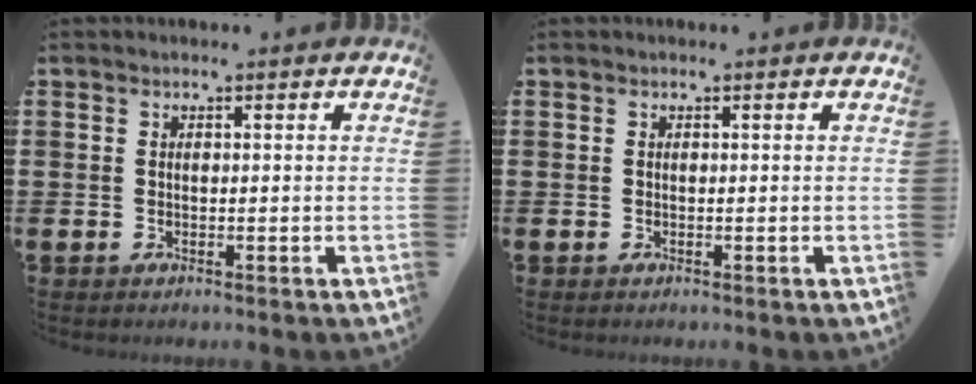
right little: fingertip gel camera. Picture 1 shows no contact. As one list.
[{"total": 0.0}]